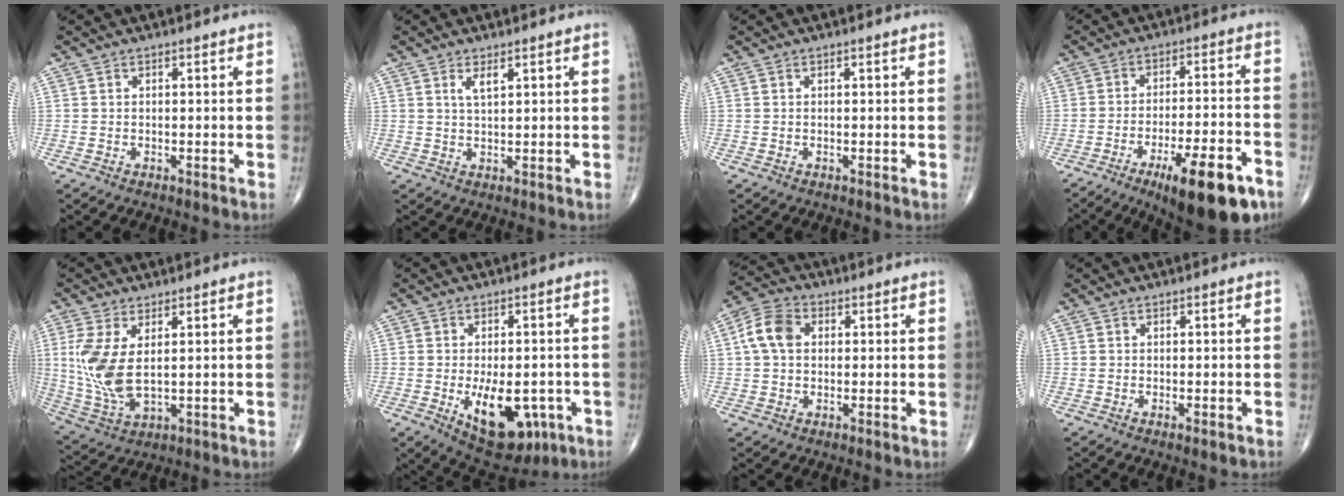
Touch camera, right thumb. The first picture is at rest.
{"total": 2.3, "force": [1.2, 0.7, 1.8], "torque": [-0.036, -0.006, 0.027]}
{"total": 0.0}
{"total": 17.2, "force": [-9.5, 4.8, 13.5], "torque": [-0.171, 0.046, -0.136]}
{"total": 10.8, "force": [1.7, 5.4, 9.2], "torque": [-0.205, -0.014, 0.049]}
{"total": 13.6, "force": [-4.2, 7.2, 10.7], "torque": [-0.137, 0.001, -0.043]}
{"total": 7.1, "force": [1.1, 5.2, 4.7], "torque": [-0.090, 0.017, 0.014]}
{"total": 0.6, "force": [-0.2, 0.1, 0.6], "torque": [-0.011, -0.002, -0.003]}